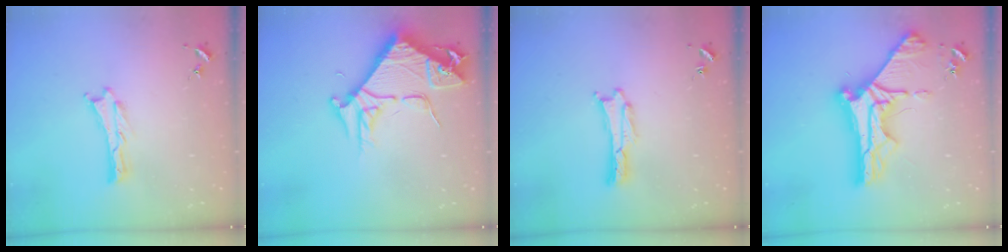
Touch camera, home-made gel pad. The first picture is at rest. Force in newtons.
{"total": 8.6, "press": 8.6, "slide": 1.0}
{"total": 0.7, "press": 0.7, "slide": 0.1}
{"total": 11.8, "press": 11.7, "slide": 1.2}